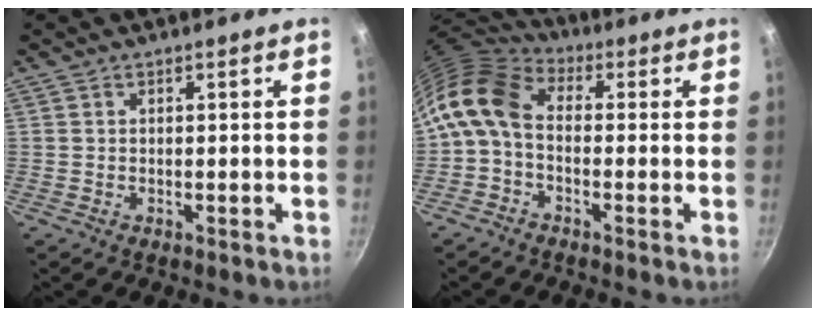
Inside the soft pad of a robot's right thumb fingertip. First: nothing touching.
{"total": 9.7, "force": [-1.0, 6.8, 6.9], "torque": [-0.126, 0.033, -0.042]}